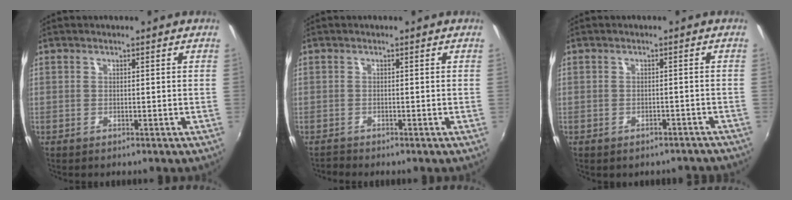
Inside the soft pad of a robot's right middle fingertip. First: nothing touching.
{"total": 0.9, "force": [-0.9, 0.0, -0.1], "torque": [0.002, -0.003, -0.019]}
{"total": 5.7, "force": [-4.9, 2.5, 1.5], "torque": [-0.024, -0.002, -0.048]}